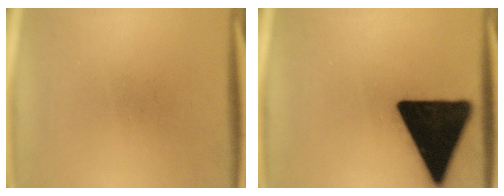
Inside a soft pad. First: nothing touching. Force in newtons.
{"total": 19.8}